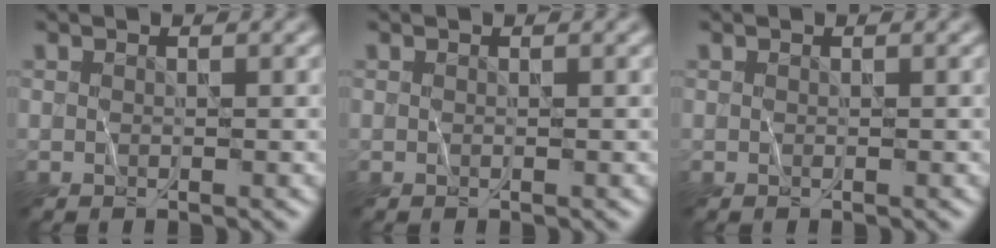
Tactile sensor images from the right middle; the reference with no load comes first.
{"total": 0.0}
{"total": 0.0}